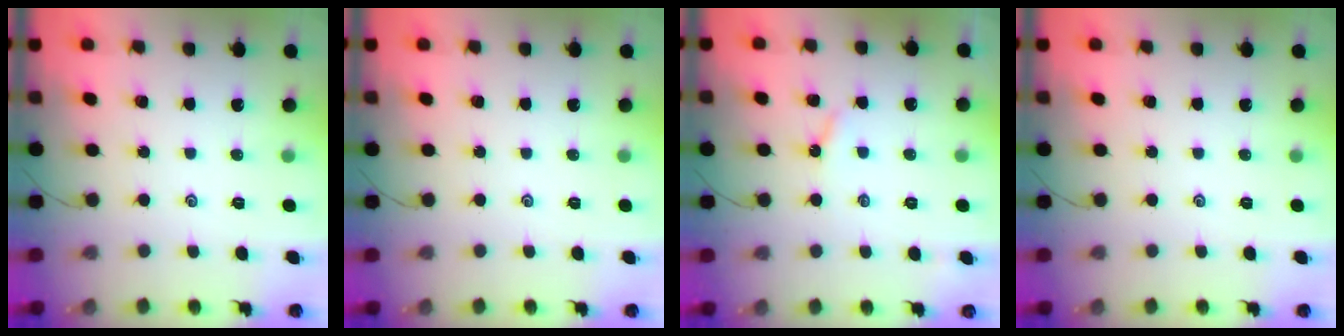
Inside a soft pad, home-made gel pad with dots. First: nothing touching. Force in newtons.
{"total": 0.0}
{"total": 2.5, "press": 2.4, "slide": 0.4}
{"total": 0.0}